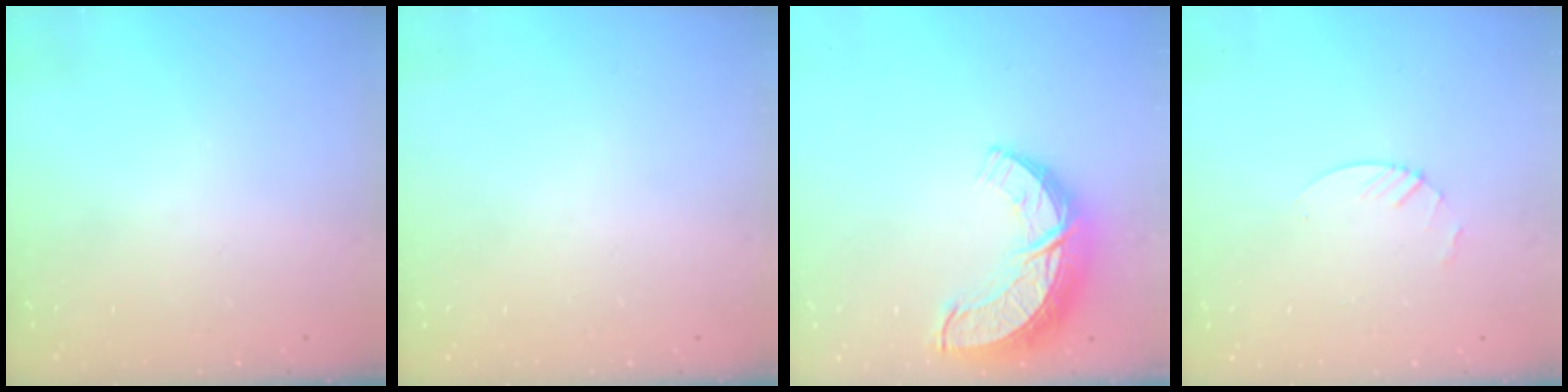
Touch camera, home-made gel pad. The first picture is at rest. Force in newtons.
{"total": 0.0}
{"total": 12.6, "press": 12.6, "slide": 0.9}
{"total": 3.0, "press": 3.0, "slide": 0.3}